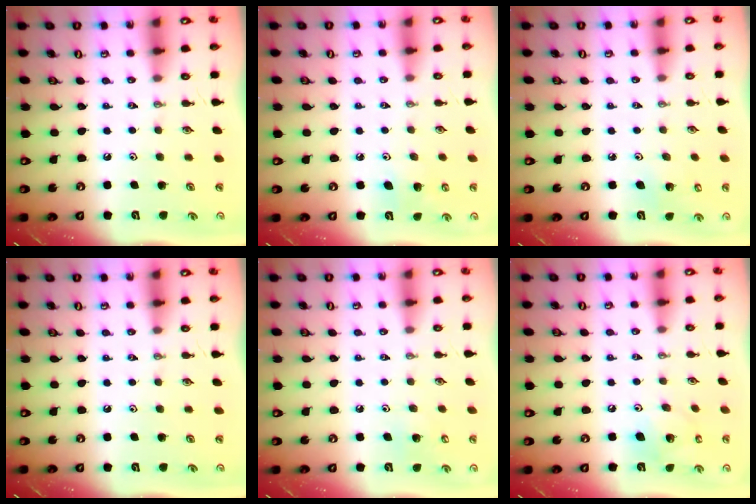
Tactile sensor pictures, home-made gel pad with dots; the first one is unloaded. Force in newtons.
{"total": 6.6, "press": 6.5, "slide": 1.2}
{"total": 4.5, "press": 4.3, "slide": 1.2}
{"total": 0.0}
{"total": 6.0, "press": 6.0, "slide": 0.5}
{"total": 11.6, "press": 11.3, "slide": 2.9}